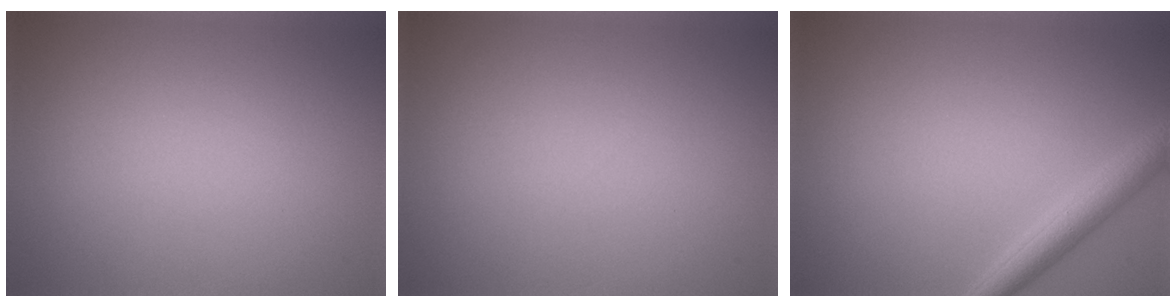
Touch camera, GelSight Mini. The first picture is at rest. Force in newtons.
{"total": 0.0}
{"total": 2.9, "press": 2.9, "slide": 0.1}